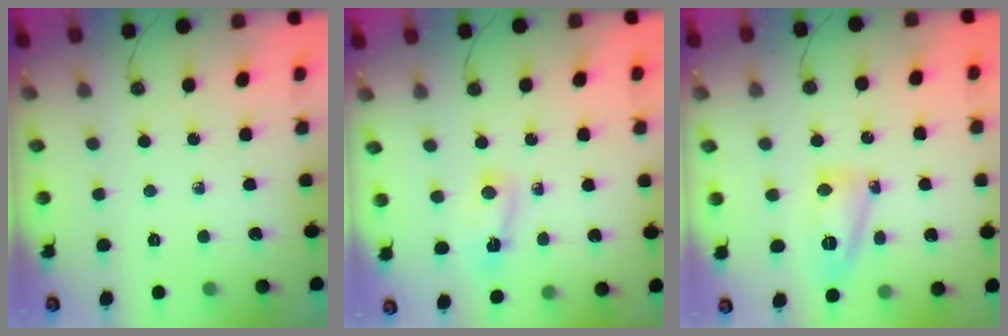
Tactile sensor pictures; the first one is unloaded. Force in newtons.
{"total": 2.8, "press": 2.7, "slide": 0.6}
{"total": 12.1, "press": 12.1, "slide": 0.8}